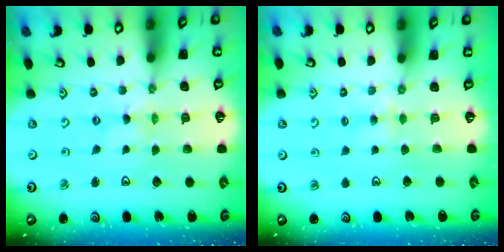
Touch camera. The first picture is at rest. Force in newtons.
{"total": 3.0, "press": 3.0, "slide": 0.5}